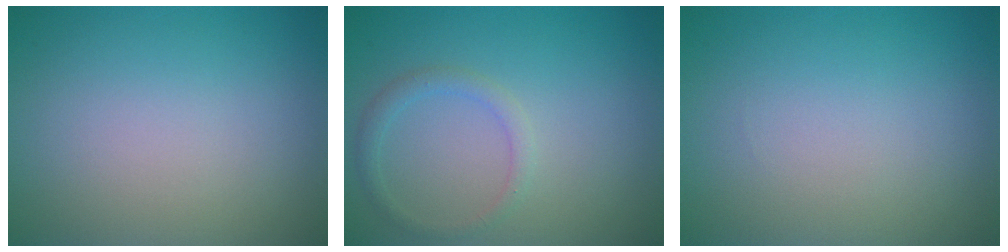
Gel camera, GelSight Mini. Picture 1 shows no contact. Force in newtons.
{"total": 1.5, "press": 1.5, "slide": 0.1}
{"total": 0.0}